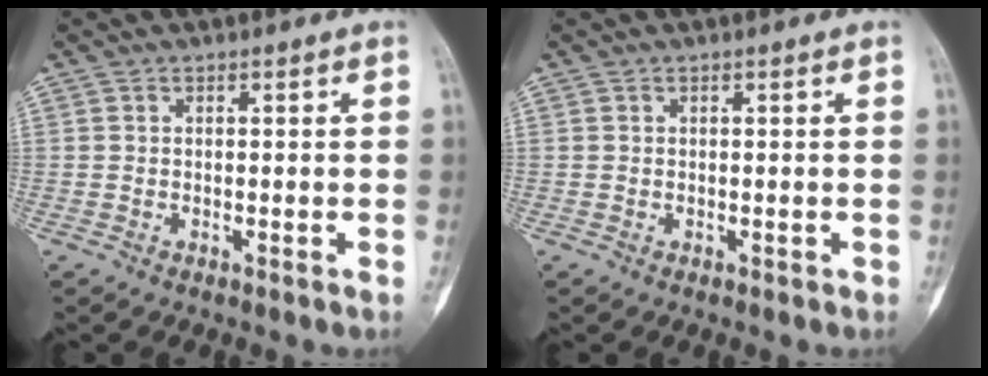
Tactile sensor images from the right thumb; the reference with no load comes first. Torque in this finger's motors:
{"motor_torque": [0.15, 0.15, 0.09, -0.09, 0.03]}